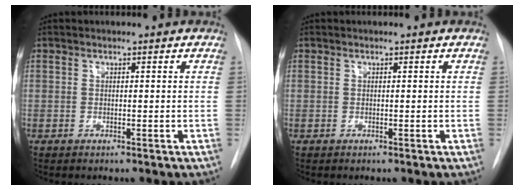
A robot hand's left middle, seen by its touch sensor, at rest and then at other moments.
{"total": 0.0}